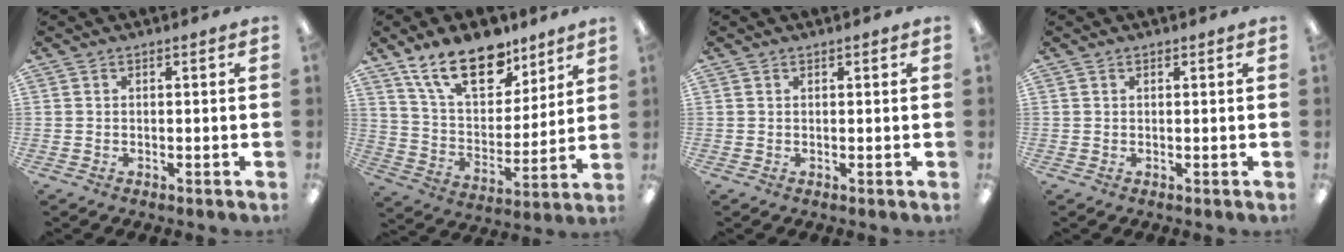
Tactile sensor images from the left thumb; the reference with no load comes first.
{"total": 19.1, "force": [13.3, 9.4, 10.1], "torque": [-0.176, -0.064, 0.237]}
{"total": 0.7, "force": [0.5, 0.4, 0.2], "torque": [-0.004, 0.001, 0.010]}
{"total": 0.7, "force": [0.6, 0.3, 0.2], "torque": [0.003, -0.003, 0.009]}